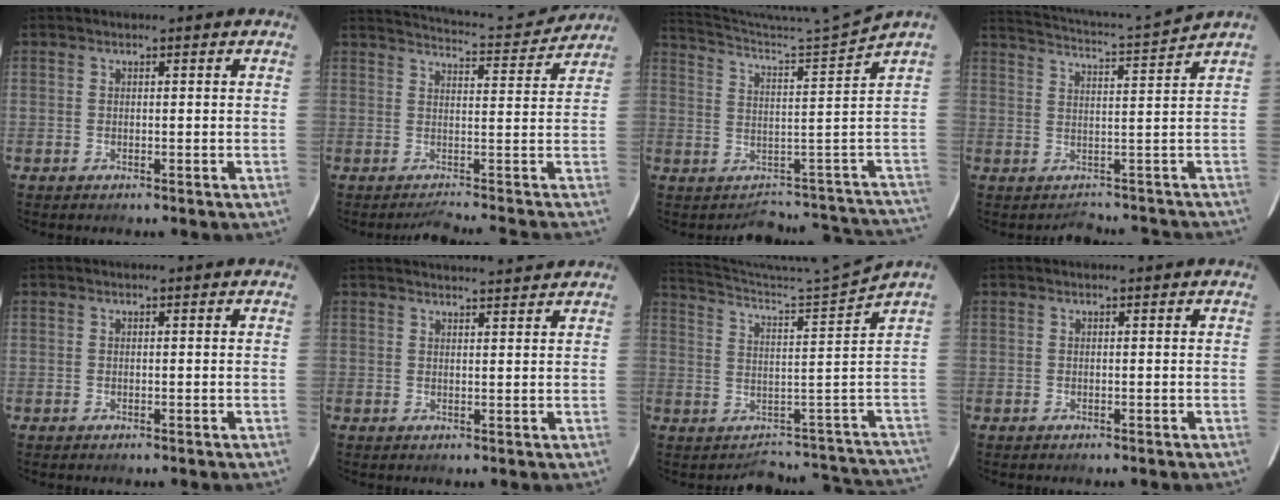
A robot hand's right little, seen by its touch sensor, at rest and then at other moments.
{"total": 9.9, "force": [8.6, -0.7, 4.9], "torque": [-0.114, 0.025, 0.107]}
{"total": 8.2, "force": [-1.0, -3.1, 7.5], "torque": [-0.091, 0.022, 0.008]}
{"total": 6.3, "force": [4.4, -1.5, 4.3], "torque": [-0.108, 0.004, 0.071]}
{"total": 0.0}
{"total": 7.8, "force": [7.6, -0.1, 1.8], "torque": [-0.024, 0.016, 0.091]}
{"total": 8.1, "force": [-0.8, -3.1, 7.5], "torque": [-0.091, 0.019, 0.011]}
{"total": 0.0}